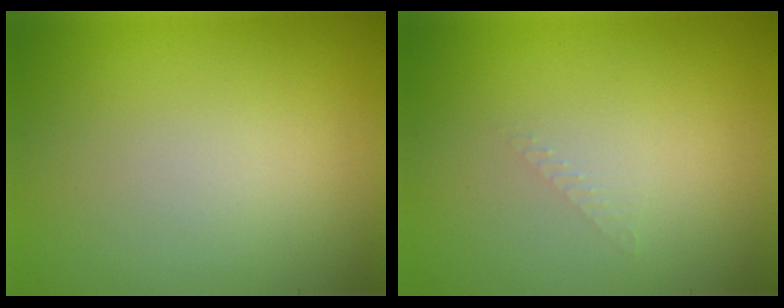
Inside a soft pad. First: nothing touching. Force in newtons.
{"total": 0.8, "press": 0.7, "slide": 0.2}